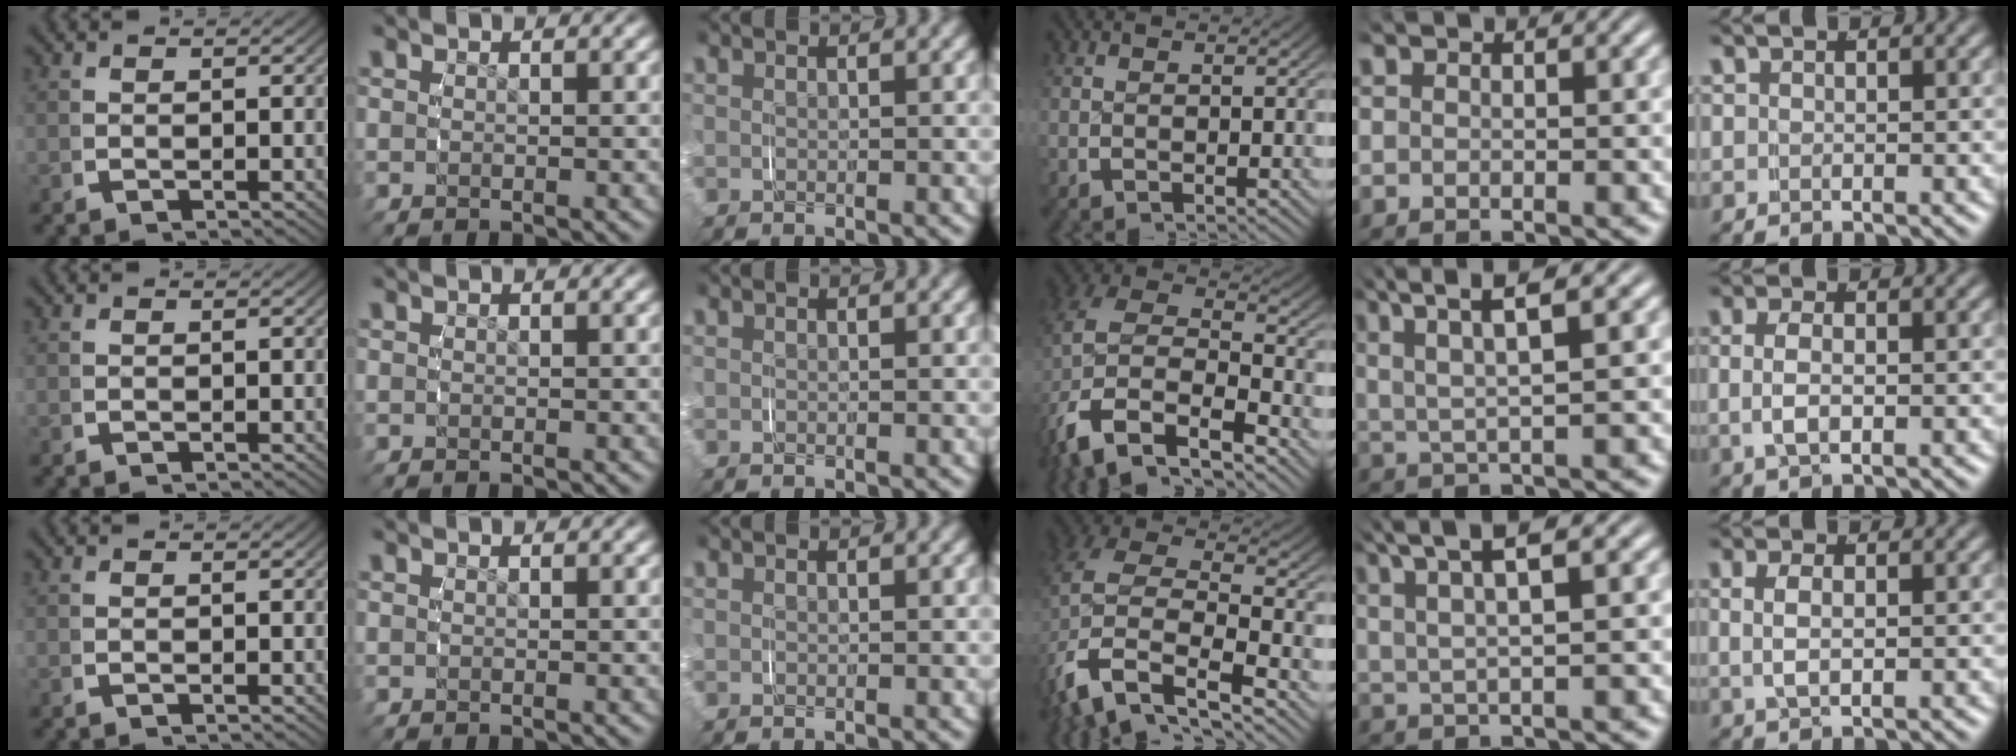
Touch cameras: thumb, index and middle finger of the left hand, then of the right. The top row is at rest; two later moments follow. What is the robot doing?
{"motion": "grasp_and_lifting", "object": "shirt"}